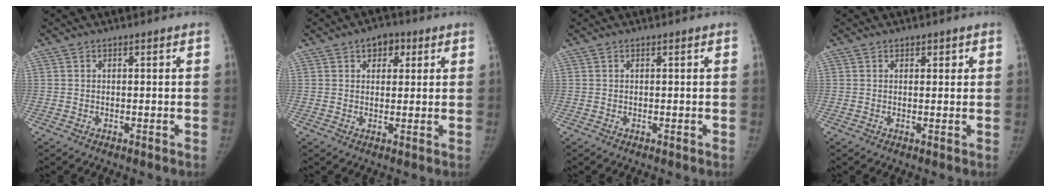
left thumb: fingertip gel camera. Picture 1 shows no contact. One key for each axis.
{"total": 3.8, "fx": 1.9, "fy": 2.7, "fz": 1.8, "tx": 0.001, "ty": -0.005, "tz": 0.023}
{"total": 0.0}
{"total": 1.3, "fx": 0.8, "fy": 1.0, "fz": 0.5, "tx": 0.009, "ty": -0.003, "tz": 0.007}